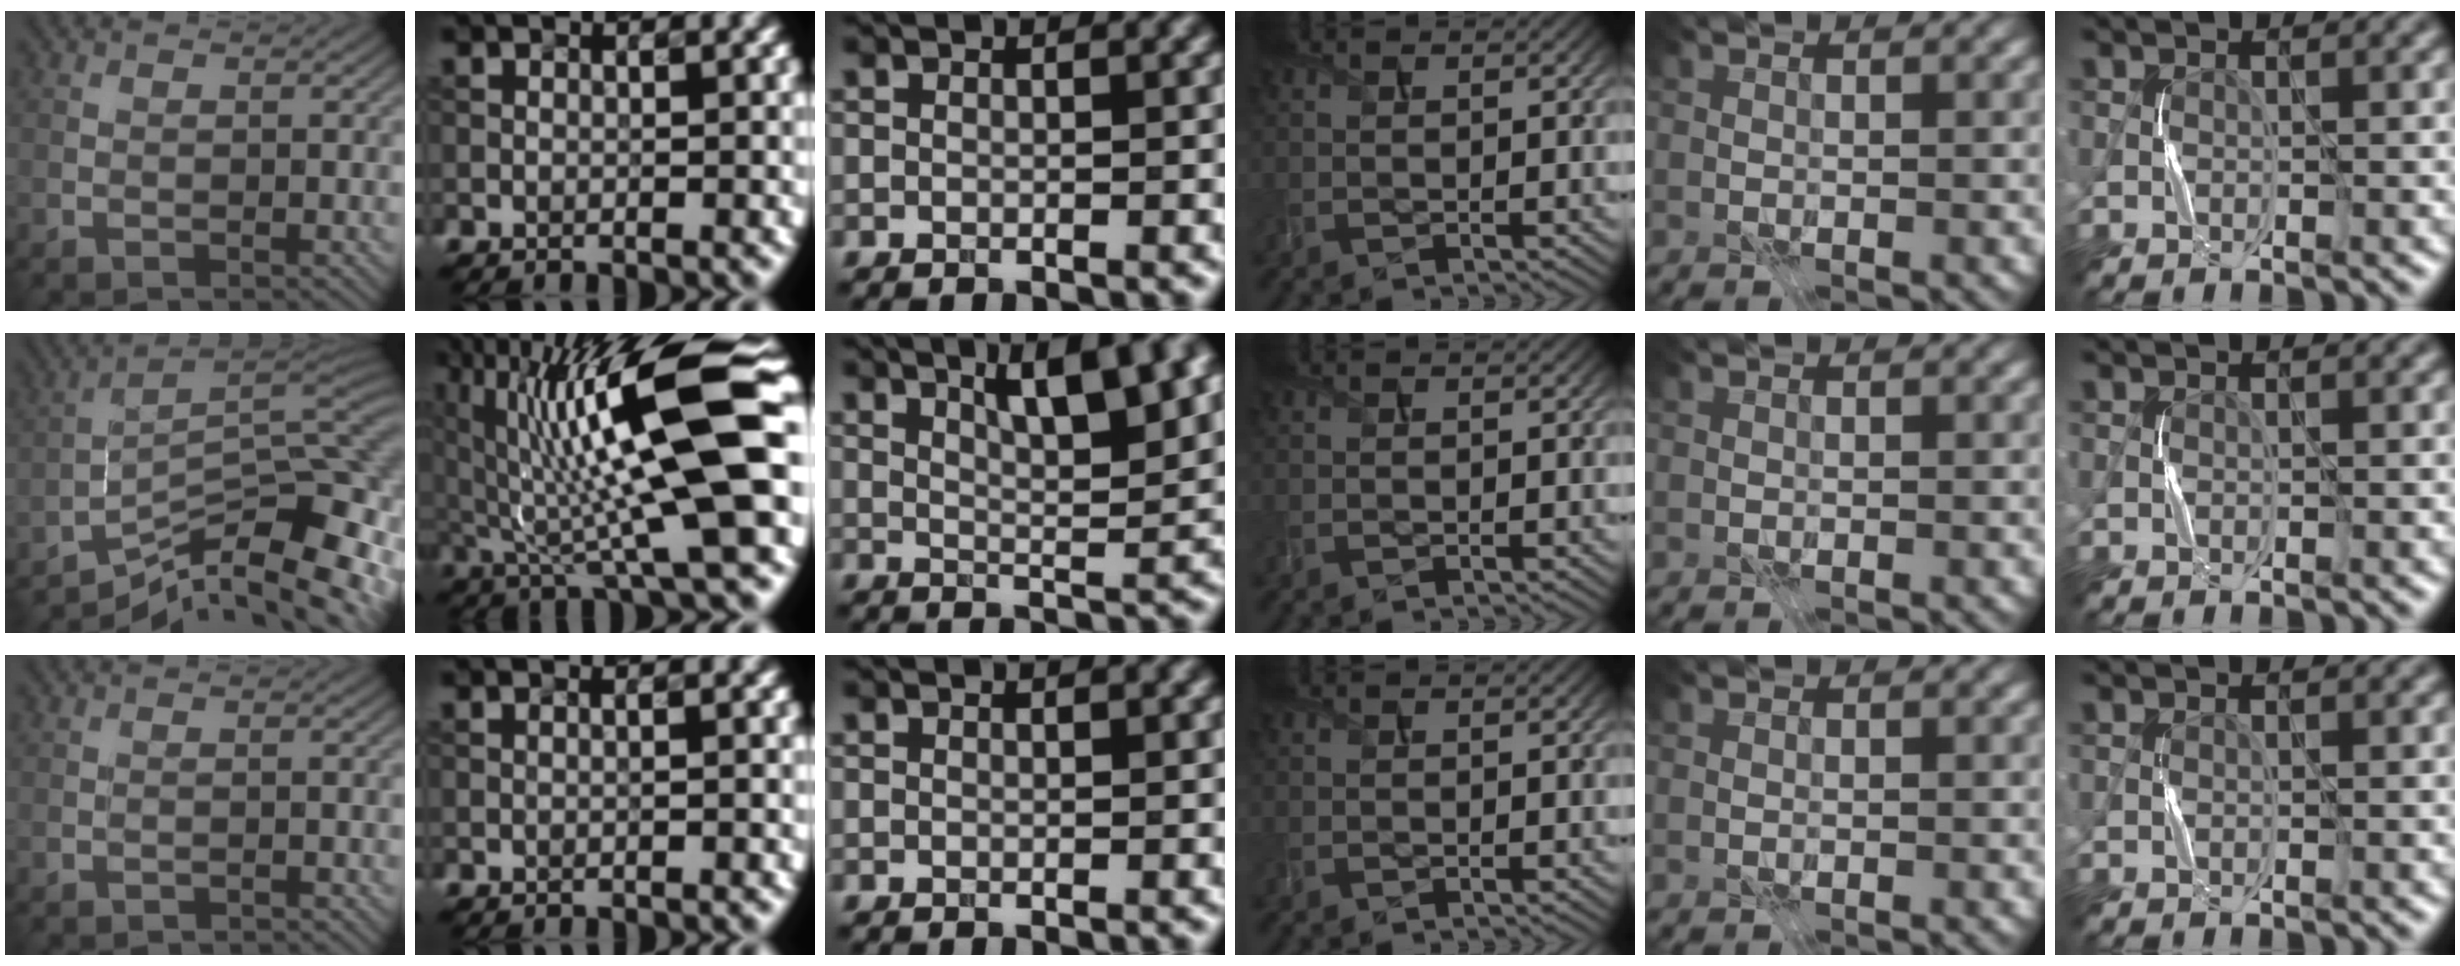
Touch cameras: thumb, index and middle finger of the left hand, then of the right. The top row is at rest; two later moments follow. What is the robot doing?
{"motion": "press", "object": "syringe"}